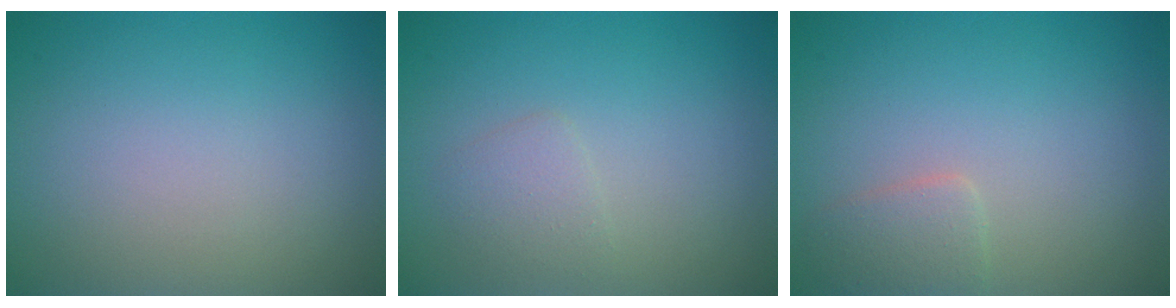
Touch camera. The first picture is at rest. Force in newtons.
{"total": 1.4, "press": 1.4, "slide": 0.1}
{"total": 1.7, "press": 1.7, "slide": 0.1}